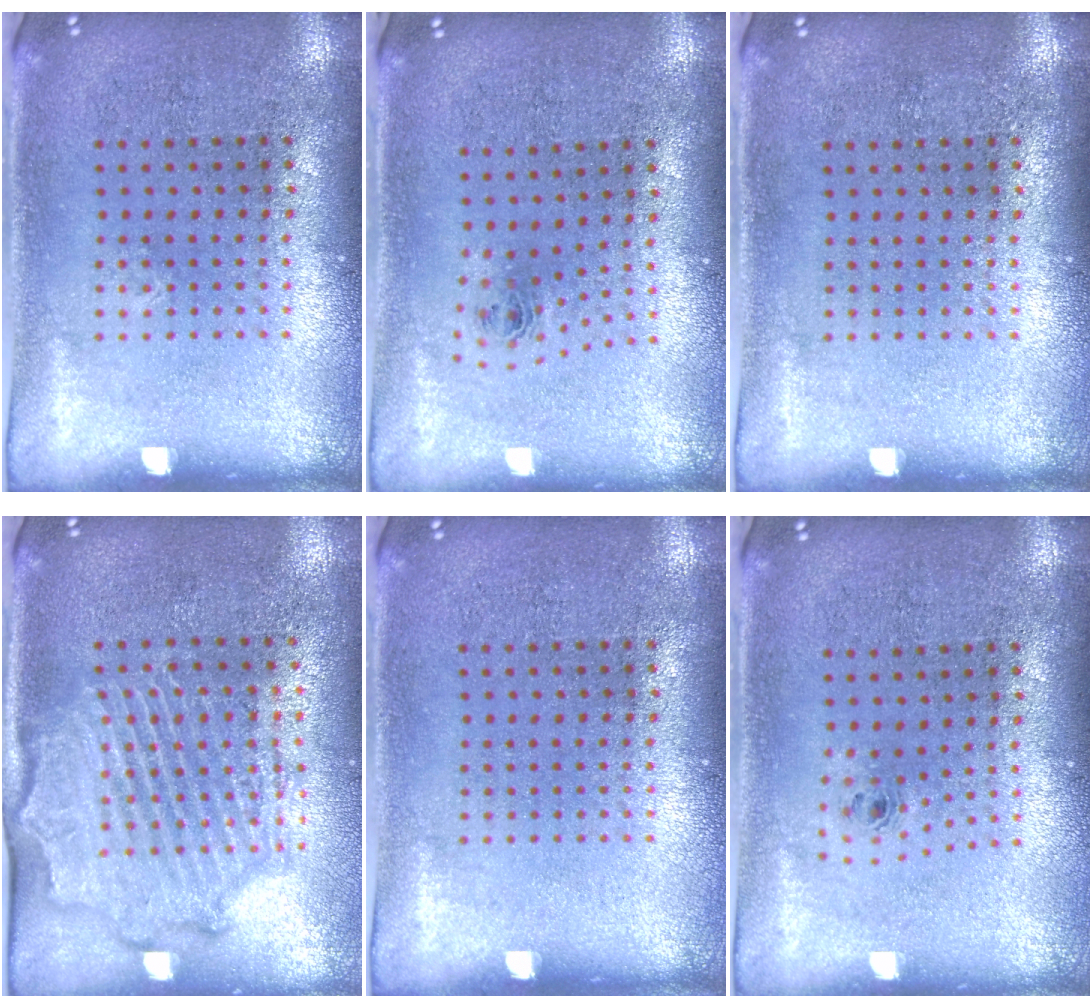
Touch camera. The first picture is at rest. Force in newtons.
{"total": 0.8, "press": 0.3, "slide": 0.7}
{"total": 0.0}
{"total": 2.1, "press": 2.1, "slide": 0.5}
{"total": 0.0}
{"total": 0.7, "press": 0.3, "slide": 0.7}